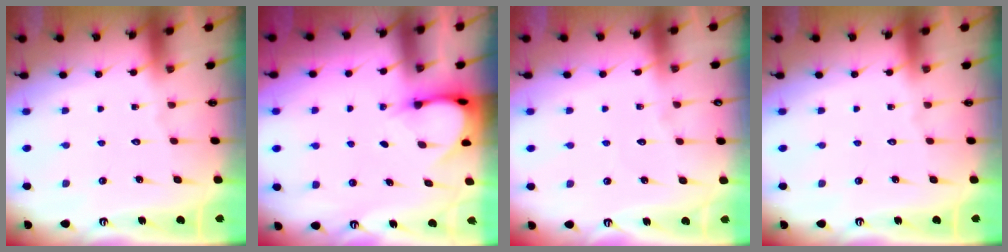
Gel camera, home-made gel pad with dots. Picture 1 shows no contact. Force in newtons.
{"total": 3.9, "press": 3.9, "slide": 0.3}
{"total": 2.0, "press": 2.0, "slide": 0.2}
{"total": 0.0}